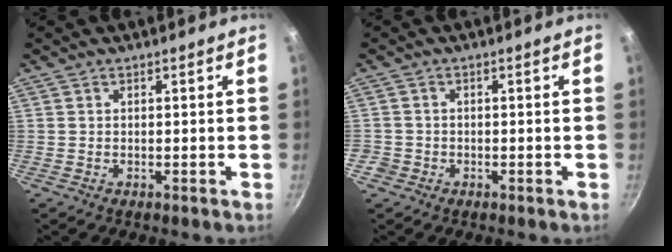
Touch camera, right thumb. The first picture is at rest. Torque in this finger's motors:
{"motor_torque": [0.08, 0.16, -0.16, 0.07, 0.03]}